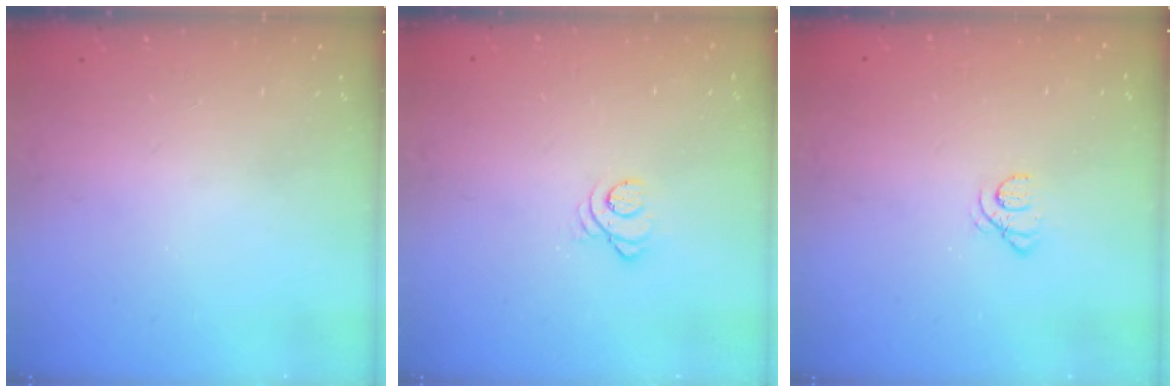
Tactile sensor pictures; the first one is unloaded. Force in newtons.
{"total": 2.5, "press": 2.5, "slide": 0.2}
{"total": 1.7, "press": 1.6, "slide": 0.1}